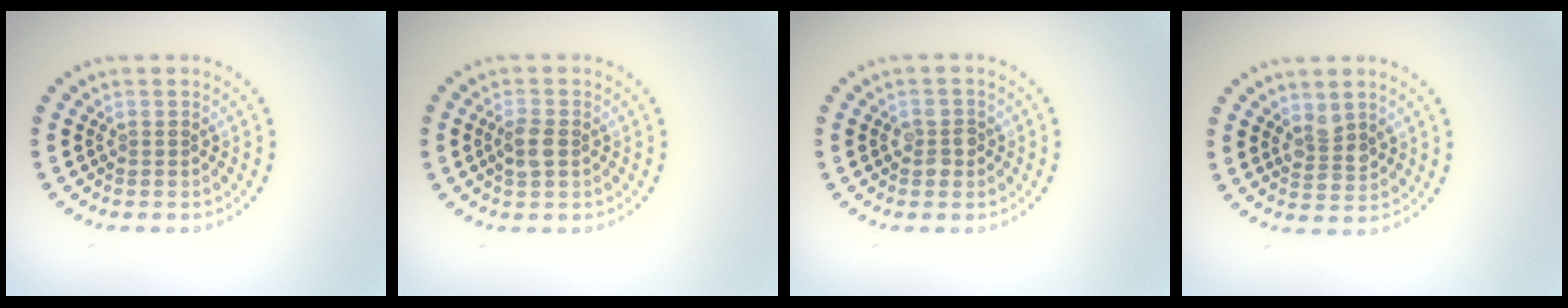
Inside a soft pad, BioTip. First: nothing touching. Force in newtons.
{"total": 2.0, "press": 2.0, "slide": 0.3}
{"total": 2.0, "press": 2.0, "slide": 0.3}
{"total": 2.4, "press": 2.2, "slide": 0.8}